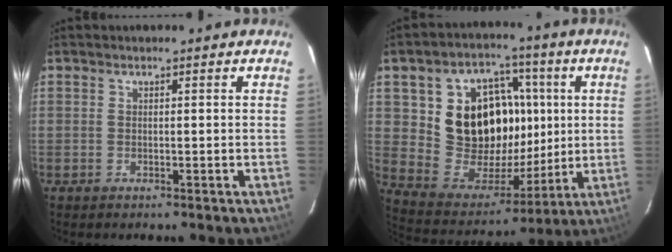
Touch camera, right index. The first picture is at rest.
{"total": 18.4, "force": [4.0, 15.2, 9.6], "torque": [-0.208, 0.027, 0.091]}